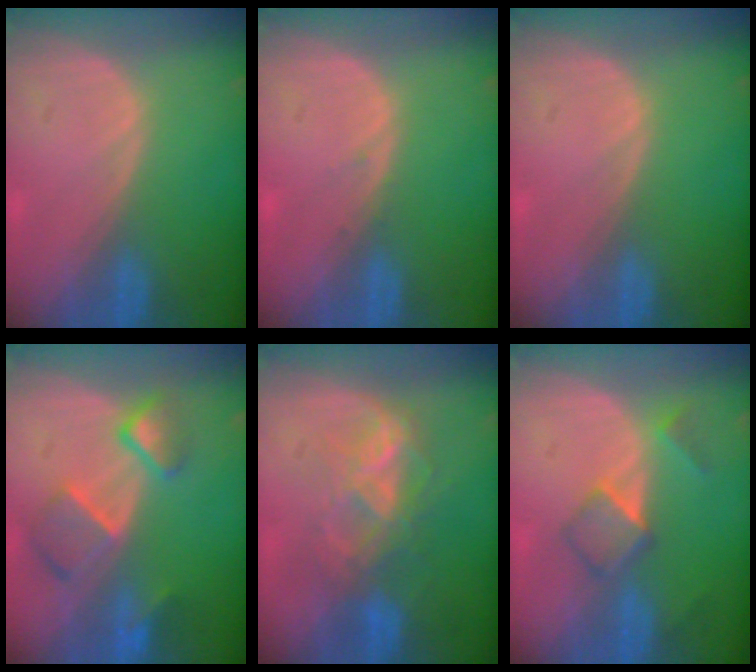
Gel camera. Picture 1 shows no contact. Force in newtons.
{"total": 0.6, "press": 0.3, "slide": 0.5}
{"total": 0.0}
{"total": 7.7, "press": 6.7, "slide": 3.8}
{"total": 6.7, "press": 6.5, "slide": 1.5}
{"total": 5.3, "press": 4.7, "slide": 2.4}